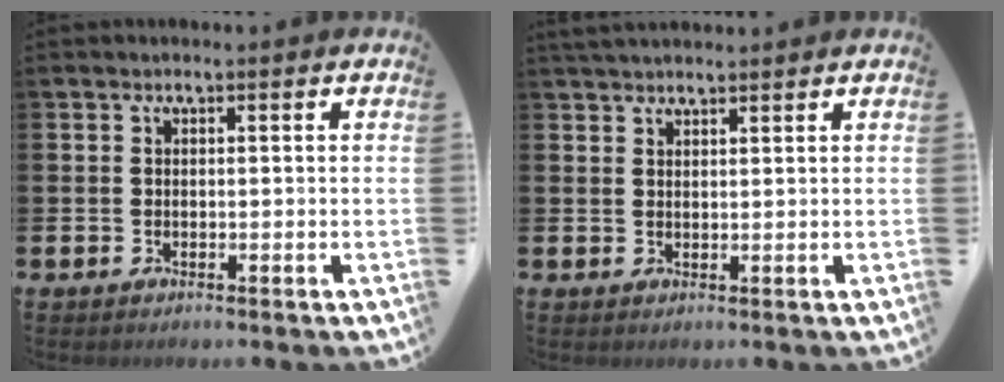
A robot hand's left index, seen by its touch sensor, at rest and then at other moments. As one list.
[{"total": 2.4, "force": [2.3, 0.5, 0.5], "torque": [-0.002, -0.007, 0.040]}]